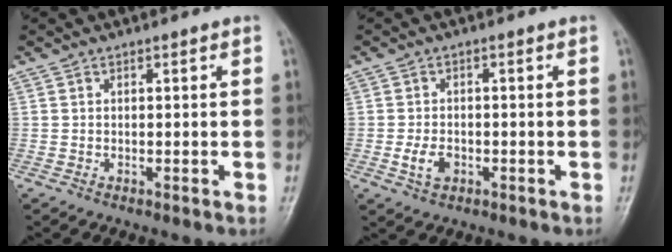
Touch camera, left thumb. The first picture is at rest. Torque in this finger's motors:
{"motor_torque": [0.51, 0.49, 0.51, 0.14, 0.01]}